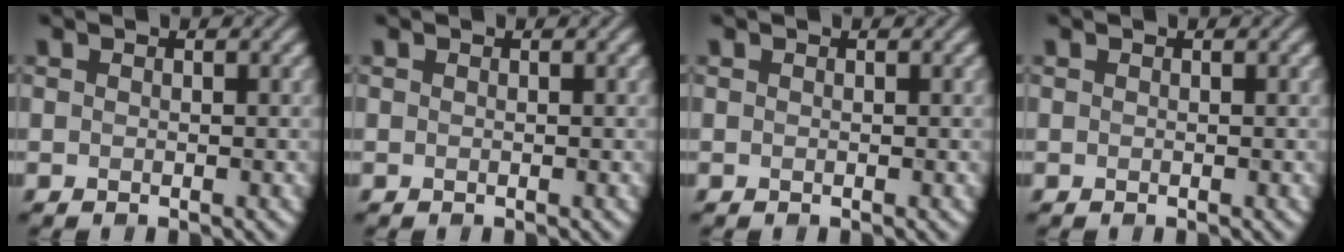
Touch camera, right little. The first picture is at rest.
{"total": 0.0}
{"total": 0.0}
{"total": 0.0}